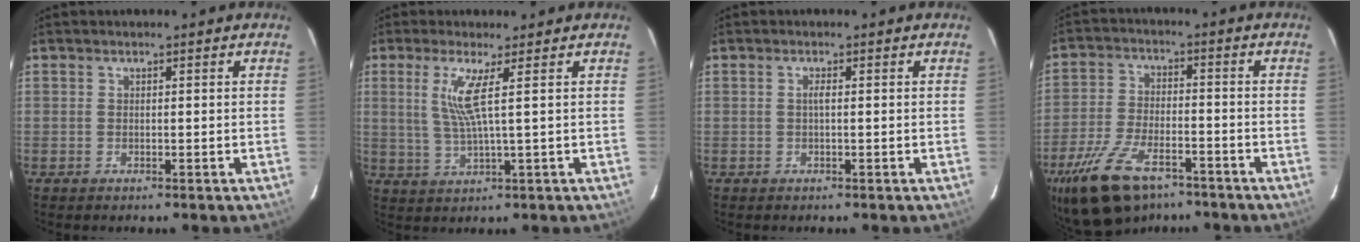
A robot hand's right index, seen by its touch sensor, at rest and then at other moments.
{"total": 5.7, "force": [1.8, -0.6, 5.4], "torque": [-0.107, -0.008, 0.040]}
{"total": 1.1, "force": [0.0, 0.0, 1.1], "torque": [-0.020, 0.002, -0.001]}
{"total": 16.5, "force": [-11.2, 7.5, 9.4], "torque": [-0.208, -0.027, -0.195]}